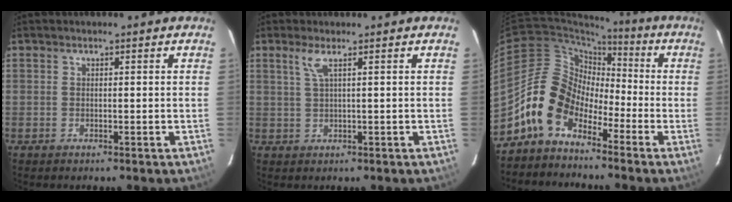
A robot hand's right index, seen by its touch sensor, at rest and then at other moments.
{"total": 2.3, "force": [1.1, -0.4, 2.0], "torque": [-0.040, -0.001, 0.025]}
{"total": 11.2, "force": [-6.3, 7.6, 5.4], "torque": [-0.103, 0.029, -0.129]}